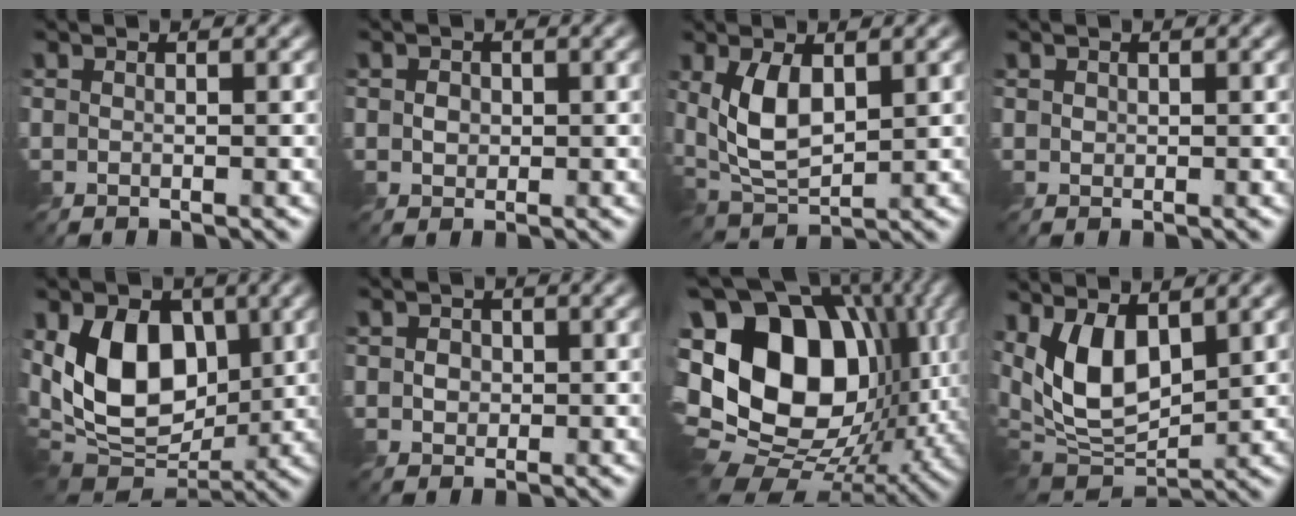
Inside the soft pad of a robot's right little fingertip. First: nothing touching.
{"total": 1.3, "force": [0.0, 1.1, 0.6], "torque": [-0.014, -0.002, -0.002]}
{"total": 5.3, "force": [1.0, 2.6, 4.5], "torque": [-0.100, -0.004, 0.025]}
{"total": 0.6, "force": [0.3, 0.5, 0.1], "torque": [-0.005, -0.002, 0.006]}
{"total": 10.0, "force": [1.5, 6.7, 7.4], "torque": [-0.133, -0.010, 0.016]}
{"total": 1.7, "force": [0.0, 1.5, 0.8], "torque": [-0.018, 0.001, -0.005]}
{"total": 20.2, "force": [0.9, 14.2, 14.4], "torque": [-0.272, 0.015, 0.032]}
{"total": 8.0, "force": [2.0, 4.0, 6.6], "torque": [-0.136, -0.009, 0.031]}